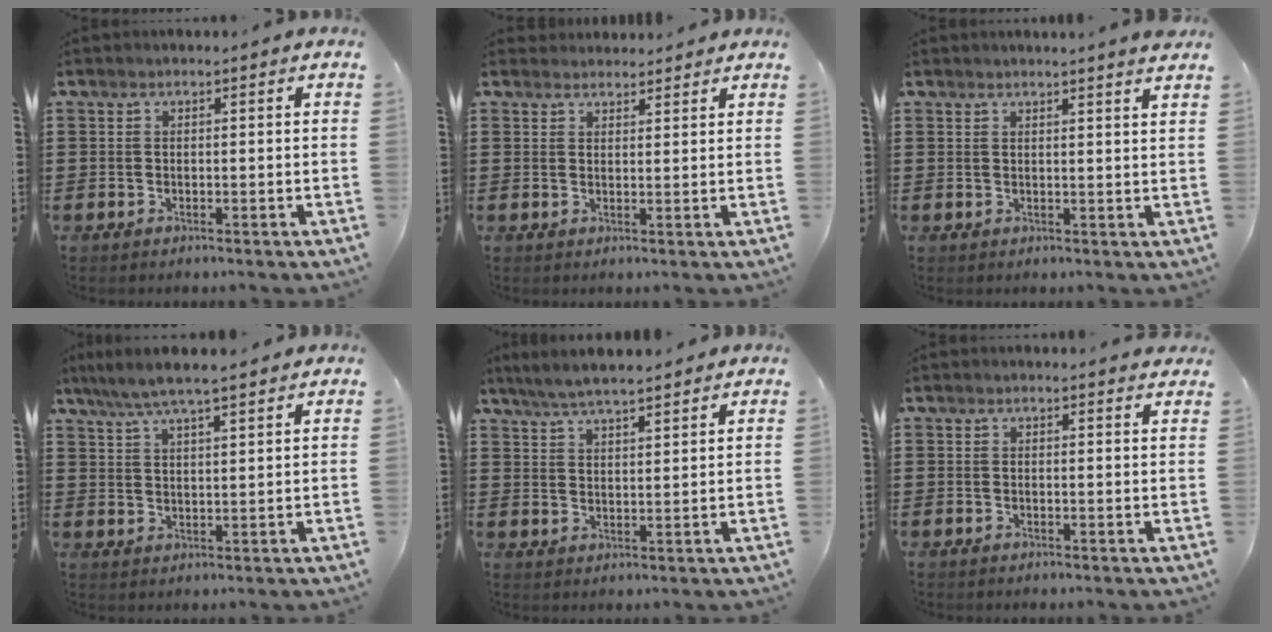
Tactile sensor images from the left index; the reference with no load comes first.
{"total": 2.2, "force": [2.1, 0.5, -0.1], "torque": [-0.004, -0.001, 0.042]}
{"total": 2.1, "force": [1.9, -0.4, 0.6], "torque": [-0.007, -0.006, 0.036]}
{"total": 5.4, "force": [4.6, 0.4, 2.9], "torque": [-0.069, -0.011, 0.081]}
{"total": 4.9, "force": [4.5, 0.4, 1.9], "torque": [-0.049, -0.008, 0.081]}
{"total": 1.0, "force": [0.9, 0.0, 0.4], "torque": [-0.010, -0.001, 0.018]}